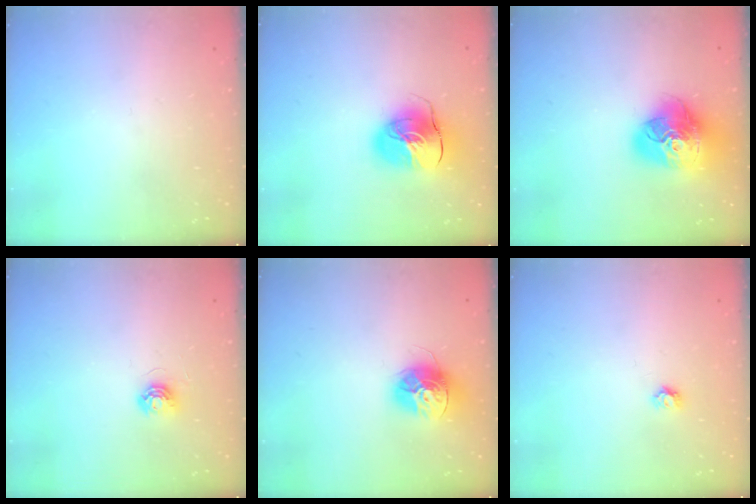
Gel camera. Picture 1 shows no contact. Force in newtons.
{"total": 13.3, "press": 13.2, "slide": 2.2}
{"total": 21.4, "press": 21.3, "slide": 2.3}
{"total": 5.4, "press": 5.4, "slide": 0.3}
{"total": 13.7, "press": 13.7, "slide": 1.0}
{"total": 3.8, "press": 3.8, "slide": 0.3}